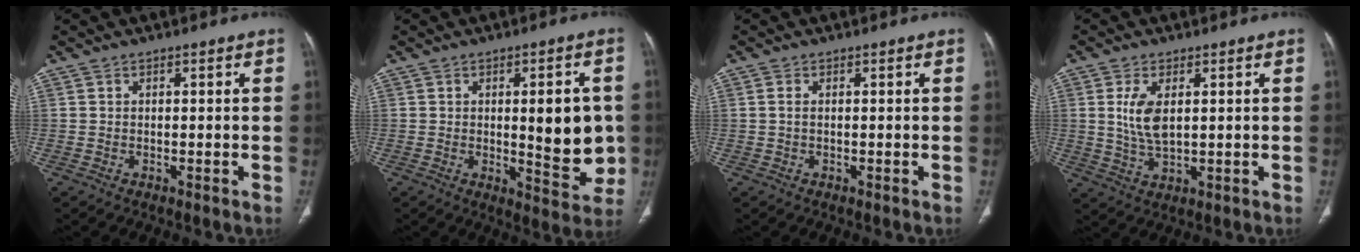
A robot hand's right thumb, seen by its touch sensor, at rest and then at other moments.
{"total": 12.0, "force": [0.2, 4.7, 11.0], "torque": [-0.110, -0.016, 0.013]}
{"total": 1.0, "force": [0.2, 0.4, 0.9], "torque": [-0.025, 0.003, 0.004]}
{"total": 6.5, "force": [1.4, 3.0, 5.6], "torque": [-0.115, -0.011, 0.035]}